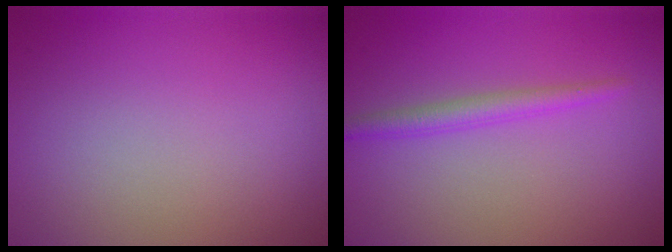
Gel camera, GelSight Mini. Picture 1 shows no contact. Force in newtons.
{"total": 2.1, "press": 2.0, "slide": 0.2}